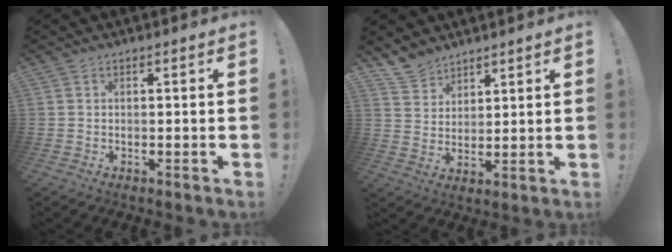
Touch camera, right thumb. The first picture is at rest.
{"total": 7.7, "force": [6.5, 3.9, 1.1], "torque": [-0.030, -0.043, 0.130]}